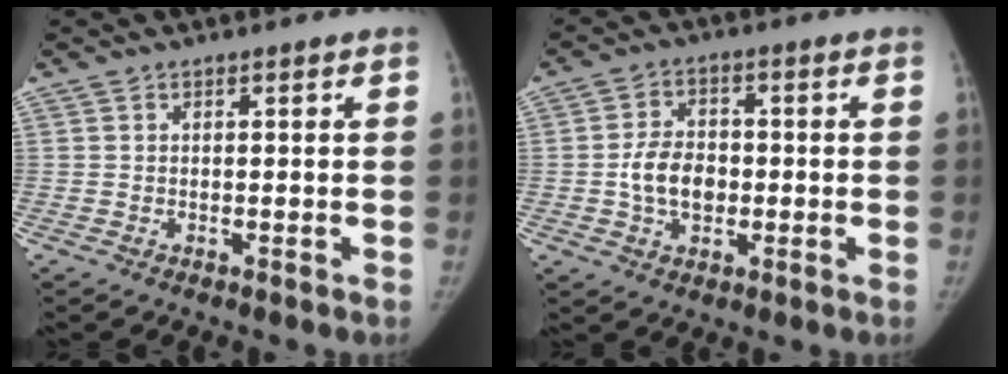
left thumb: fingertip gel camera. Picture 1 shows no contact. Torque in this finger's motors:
{"motor_torque": [-0.37, 0.45, 0.61, -0.54, 0.02]}